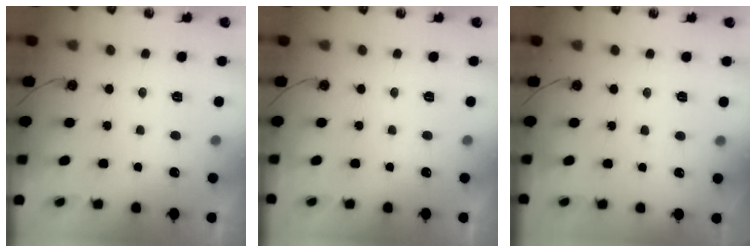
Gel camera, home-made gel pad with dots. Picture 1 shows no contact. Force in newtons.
{"total": 0.0}
{"total": 6.1, "press": 6.1, "slide": 0.5}